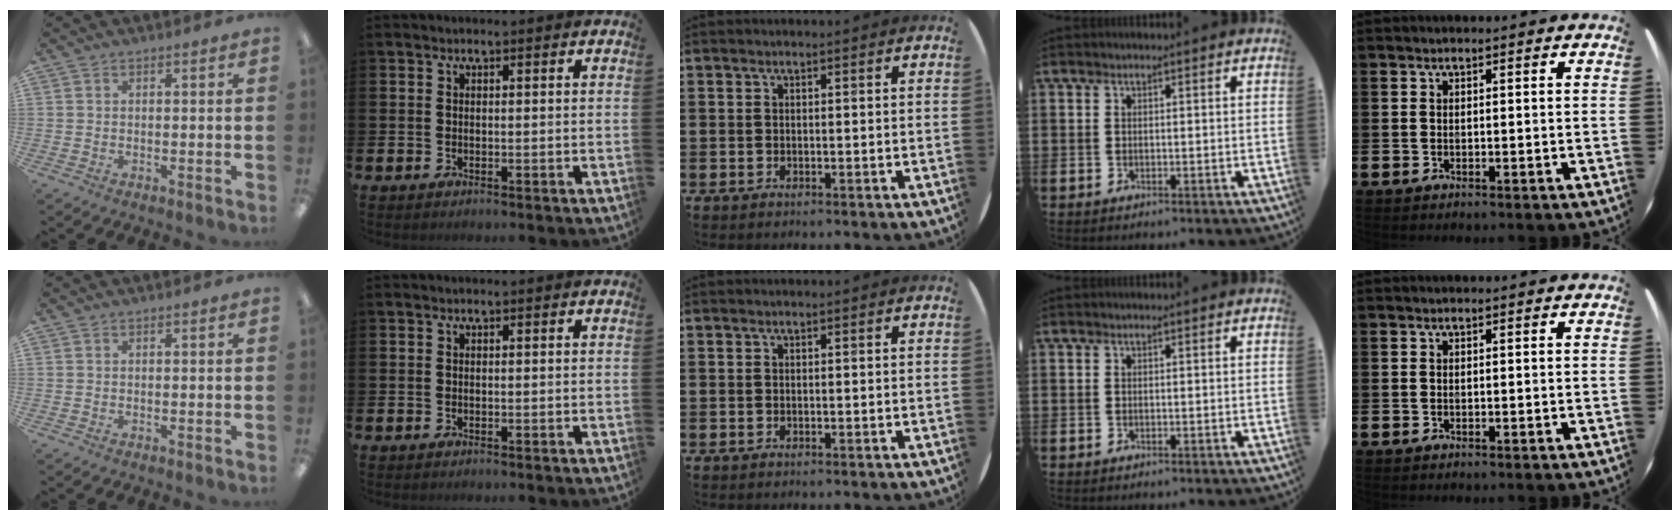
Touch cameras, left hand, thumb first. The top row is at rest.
{}